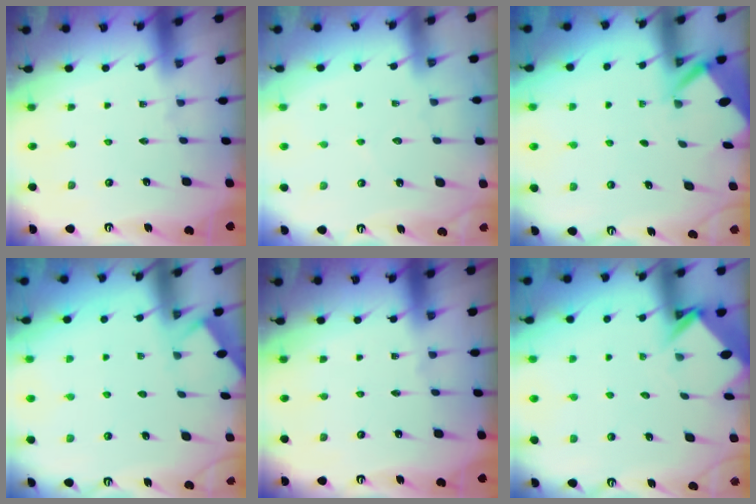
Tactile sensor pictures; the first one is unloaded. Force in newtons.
{"total": 2.5, "press": 2.5, "slide": 0.3}
{"total": 2.6, "press": 2.6, "slide": 0.3}
{"total": 2.0, "press": 1.9, "slide": 0.3}
{"total": 0.0}
{"total": 3.8, "press": 3.8, "slide": 0.3}